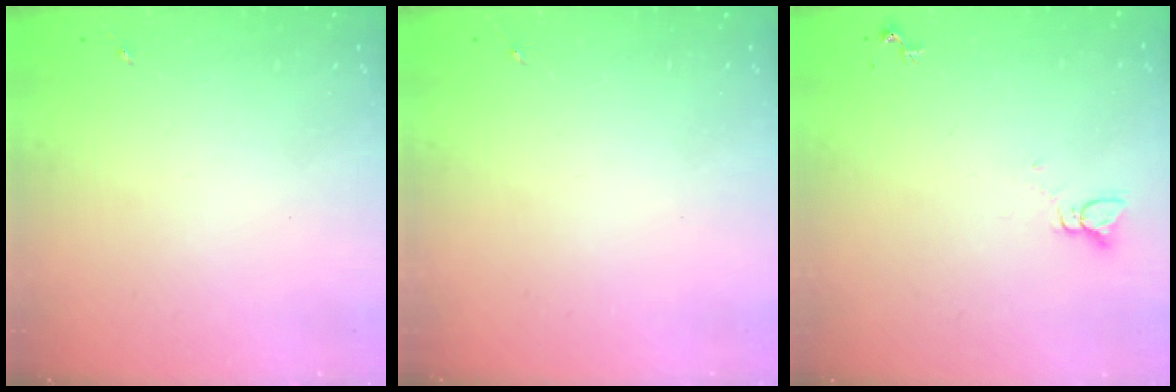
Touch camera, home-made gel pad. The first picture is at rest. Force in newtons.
{"total": 0.0}
{"total": 2.2, "press": 2.2, "slide": 0.1}